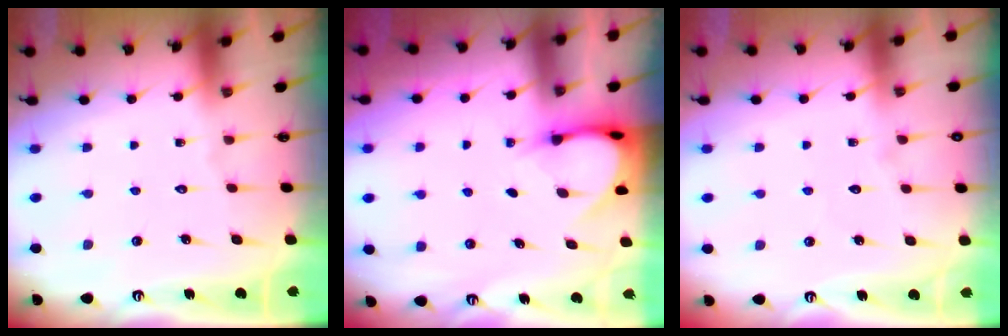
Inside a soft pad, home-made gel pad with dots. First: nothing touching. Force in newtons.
{"total": 3.9, "press": 3.9, "slide": 0.3}
{"total": 3.8, "press": 3.8, "slide": 0.4}